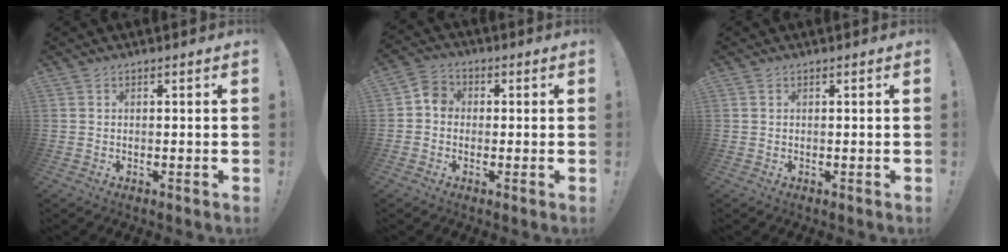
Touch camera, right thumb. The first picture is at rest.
{"total": 4.9, "force": [-0.9, 4.1, 2.4], "torque": [-0.042, 0.021, -0.014]}
{"total": 0.0}